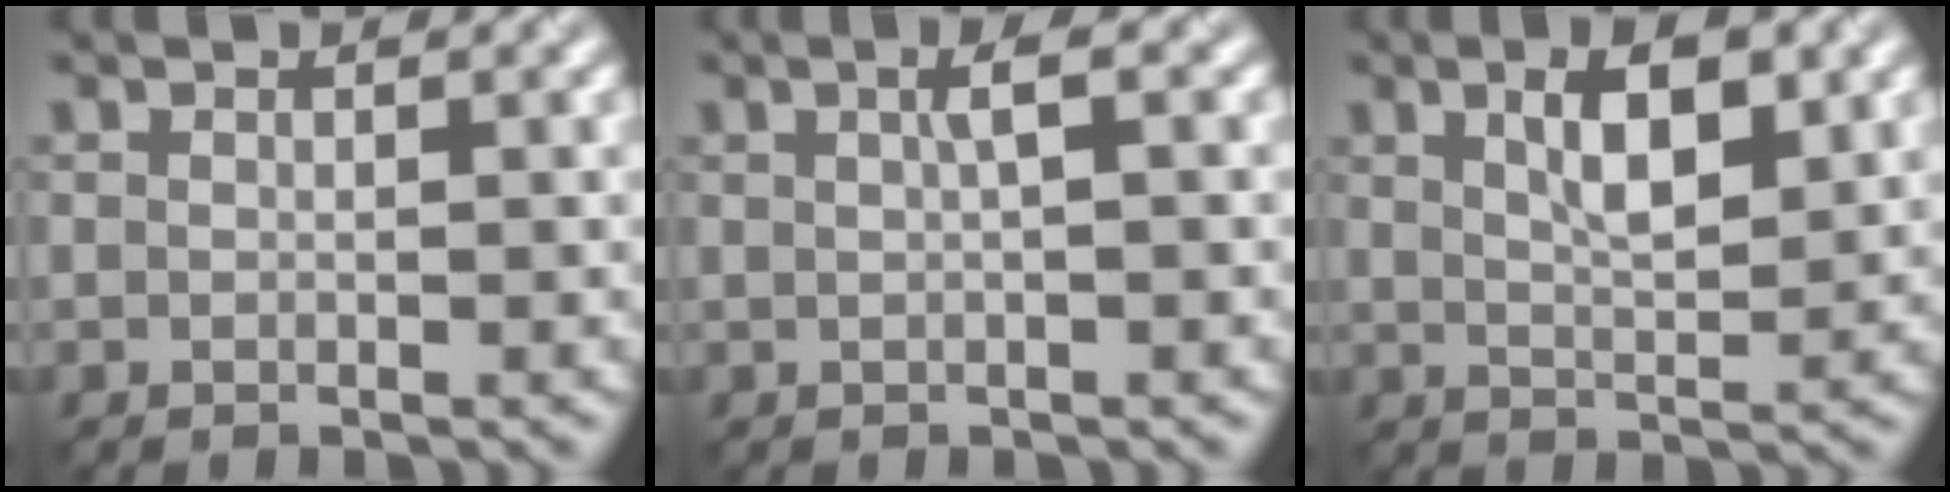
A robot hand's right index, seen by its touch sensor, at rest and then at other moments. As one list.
[{"total": 1.5, "force": [-0.1, 0.1, 1.5], "torque": [-0.027, 0.012, 0.006]}, {"total": 3.7, "force": [1.4, 0.9, 3.3], "torque": [-0.061, 0.008, 0.034]}]